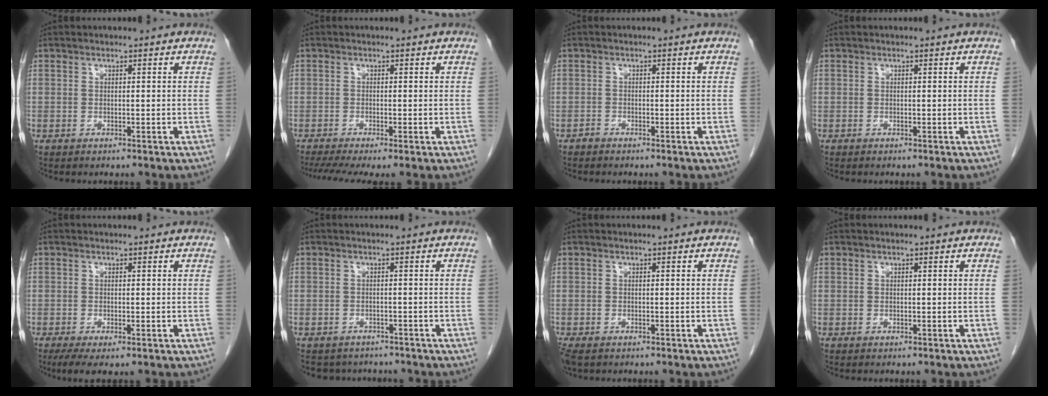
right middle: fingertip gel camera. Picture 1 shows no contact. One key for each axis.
{"total": 5.7, "fx": -4.0, "fy": 0.7, "fz": 4.0, "tx": -0.067, "ty": -0.014, "tz": -0.069}
{"total": 0.6, "fx": -0.5, "fy": 0.1, "fz": 0.0, "tx": -0.006, "ty": -0.001, "tz": -0.013}
{"total": 0.0}
{"total": 3.4, "fx": -1.9, "fy": 0.9, "fz": 2.7, "tx": -0.048, "ty": -0.011, "tz": -0.029}
{"total": 5.6, "fx": -5.1, "fy": 2.4, "fz": 0.4, "tx": -0.002, "ty": 0.002, "tz": -0.063}
{"total": 3.3, "fx": -2.2, "fy": 1.7, "fz": 1.8, "tx": -0.041, "ty": -0.010, "tz": -0.037}
{"total": 0.0}